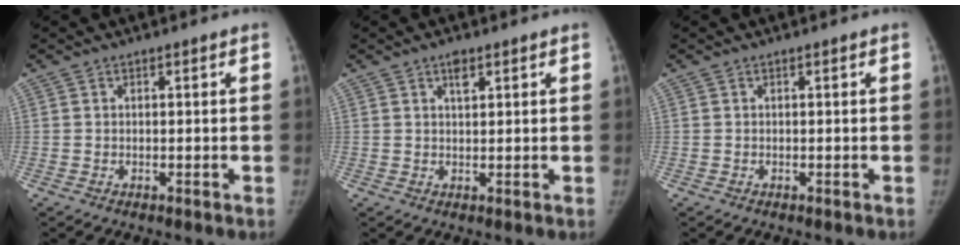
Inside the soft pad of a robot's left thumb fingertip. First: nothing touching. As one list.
[{"total": 2.4, "force": [1.4, 1.1, 1.6], "torque": [-0.020, -0.007, 0.023]}, {"total": 0.0}]